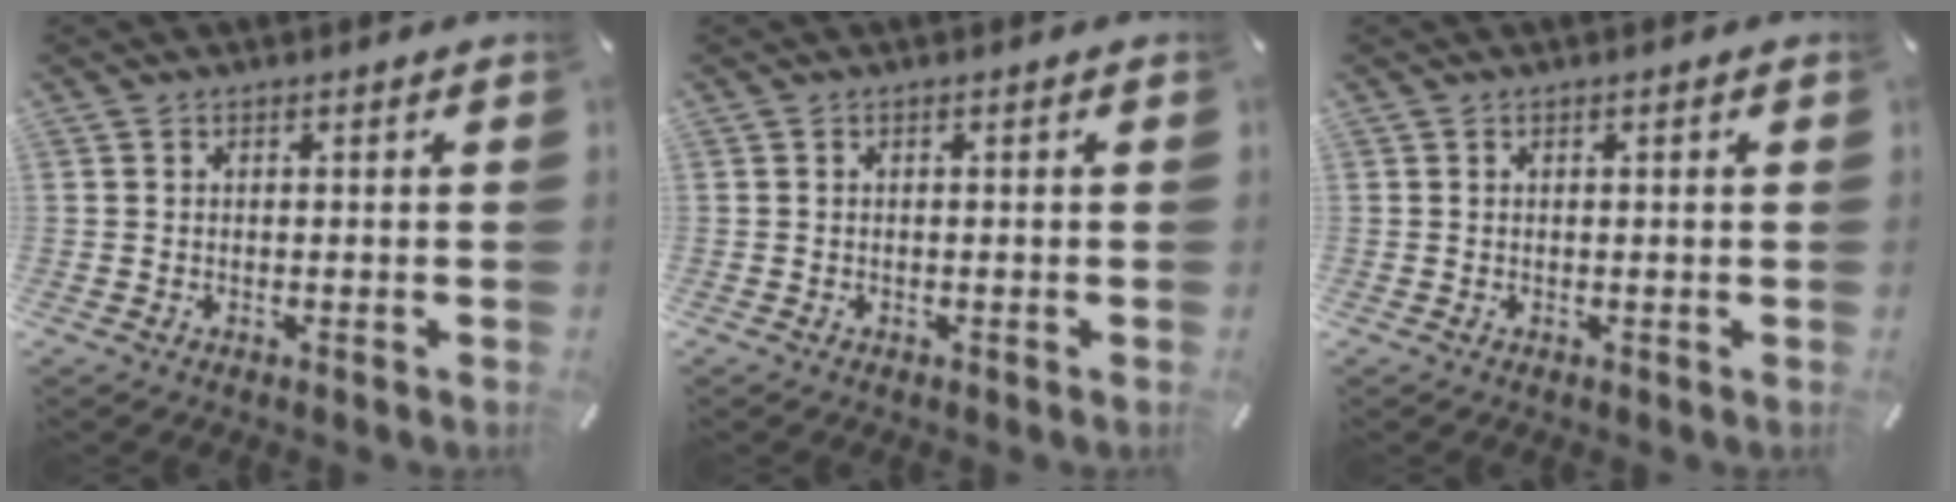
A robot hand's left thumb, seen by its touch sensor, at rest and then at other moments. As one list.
[{"total": 0.0}, {"total": 0.6, "force": [0.1, 0.0, 0.6], "torque": [-0.009, 0.000, 0.001]}]